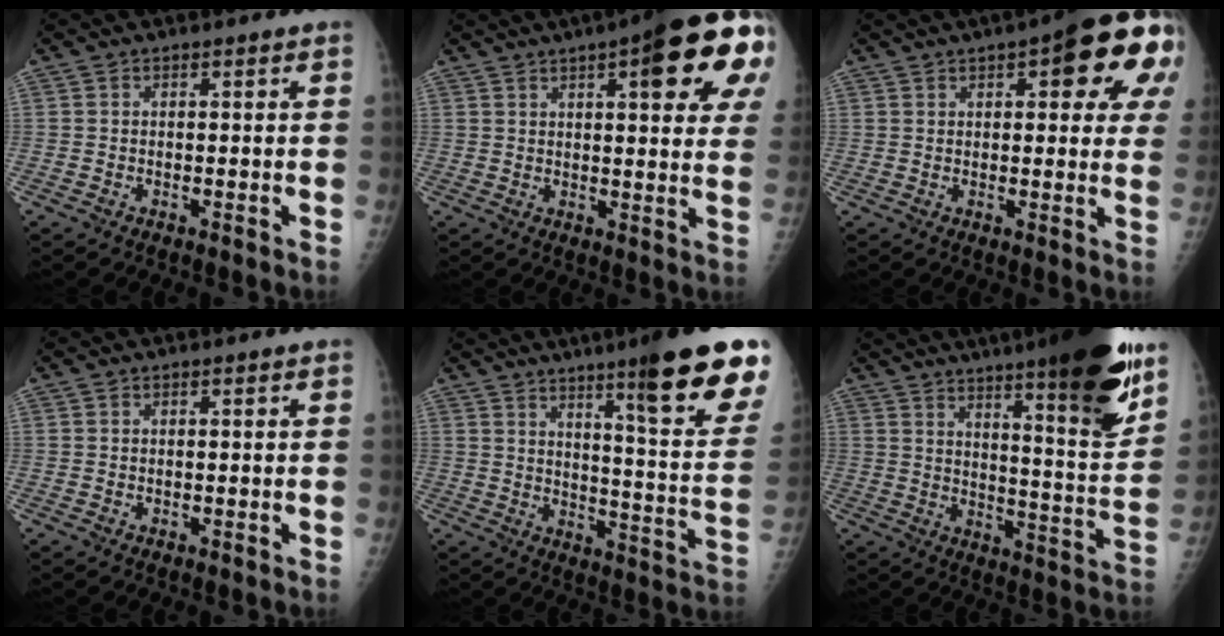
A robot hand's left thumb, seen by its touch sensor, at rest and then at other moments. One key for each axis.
{"total": 20.4, "fx": 8.5, "fy": 5.1, "fz": 17.8, "tx": -0.218, "ty": -0.013, "tz": 0.101}
{"total": 16.9, "fx": 7.0, "fy": 6.1, "fz": 14.2, "tx": -0.149, "ty": -0.004, "tz": 0.078}
{"total": 0.0}
{"total": 22.0, "fx": 13.3, "fy": 2.0, "fz": 17.4, "tx": -0.214, "ty": -0.067, "tz": 0.187}
{"total": 21.8, "fx": 14.3, "fy": 2.7, "fz": 16.3, "tx": -0.214, "ty": -0.068, "tz": 0.208}